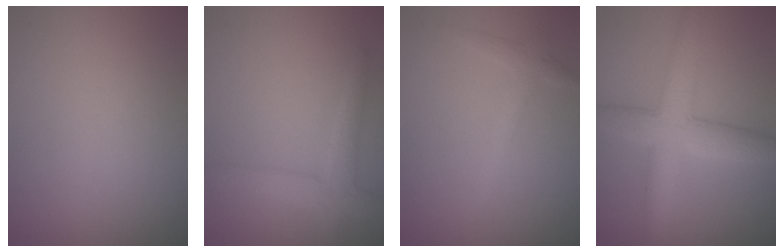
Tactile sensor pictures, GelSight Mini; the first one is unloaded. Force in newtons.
{"total": 2.8, "press": 2.8, "slide": 0.1}
{"total": 1.9, "press": 1.9, "slide": 0.1}
{"total": 5.4, "press": 5.4, "slide": 0.0}